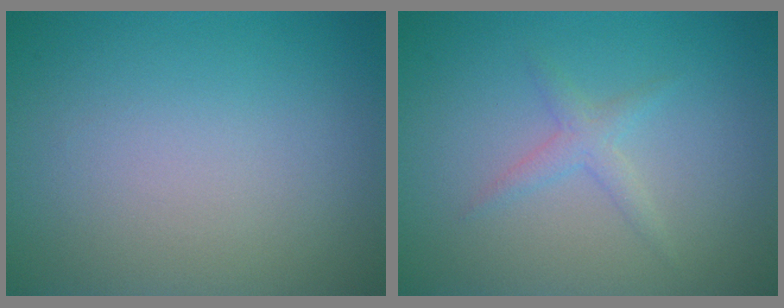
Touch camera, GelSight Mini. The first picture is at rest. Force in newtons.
{"total": 1.4, "press": 1.4, "slide": 0.0}